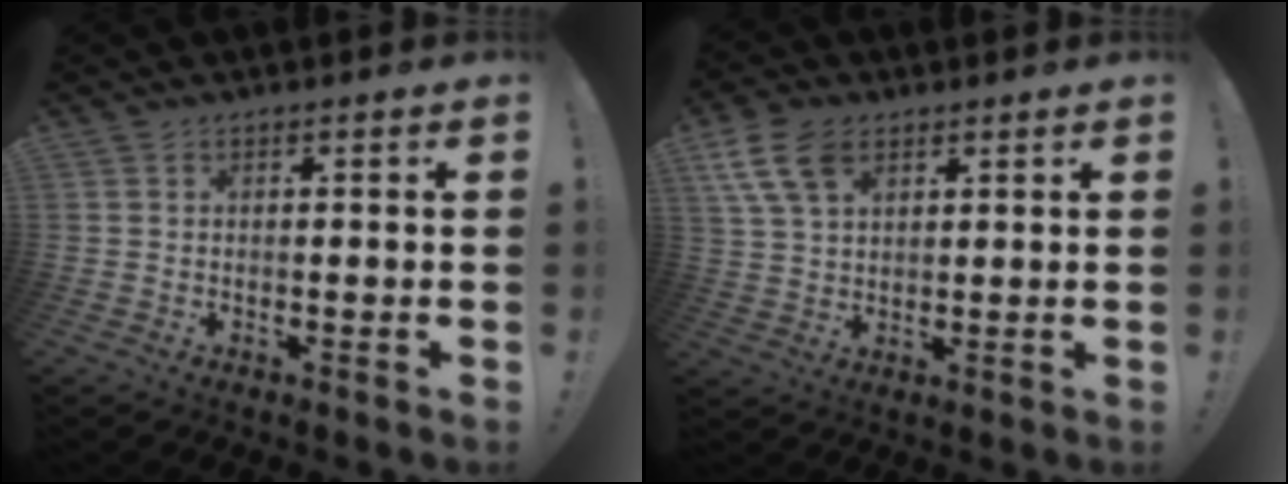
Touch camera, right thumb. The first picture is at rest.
{"total": 10.8, "force": [5.5, 6.6, 6.5], "torque": [-0.124, -0.011, 0.109]}